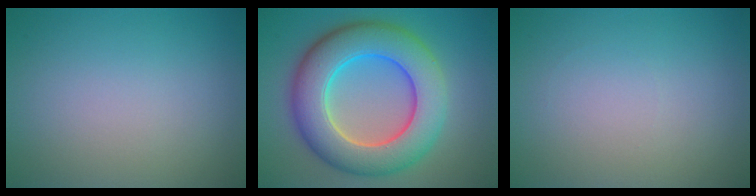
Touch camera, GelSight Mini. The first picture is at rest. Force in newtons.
{"total": 10.5, "press": 10.5, "slide": 0.3}
{"total": 0.0}